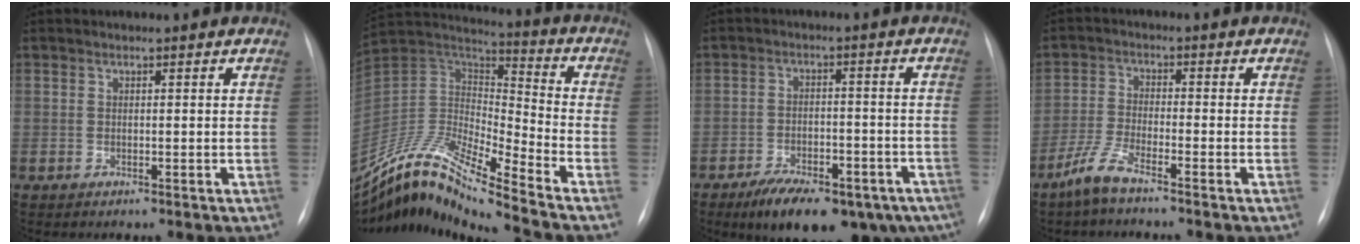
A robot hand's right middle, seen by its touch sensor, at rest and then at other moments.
{"total": 17.4, "force": [-15.1, 0.1, 8.7], "torque": [-0.163, 0.028, -0.281]}
{"total": 17.7, "force": [-12.1, 6.9, 11.0], "torque": [-0.122, 0.003, -0.167]}
{"total": 5.0, "force": [-3.9, 0.3, 3.0], "torque": [-0.075, -0.011, -0.088]}